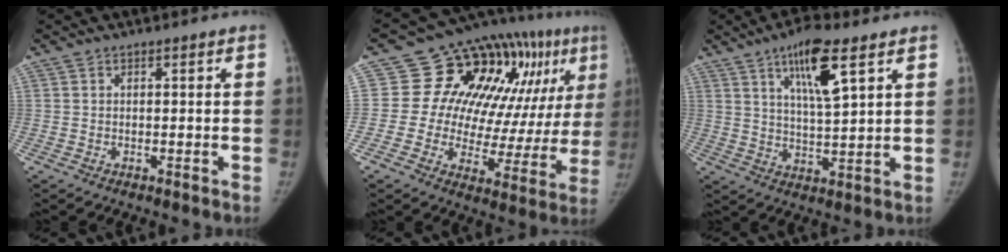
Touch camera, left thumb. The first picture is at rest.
{"total": 21.8, "force": [7.8, 11.9, 16.5], "torque": [-0.171, 0.004, 0.110]}
{"total": 10.8, "force": [5.6, 2.3, 8.9], "torque": [-0.150, -0.029, 0.100]}